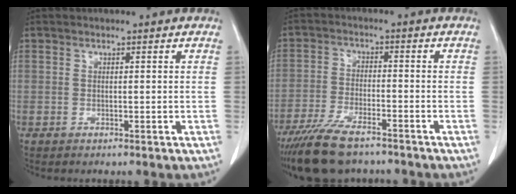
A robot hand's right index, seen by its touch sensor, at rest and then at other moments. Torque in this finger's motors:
{"motor_torque": [1.17, -0.97, 0.44, 0.14]}